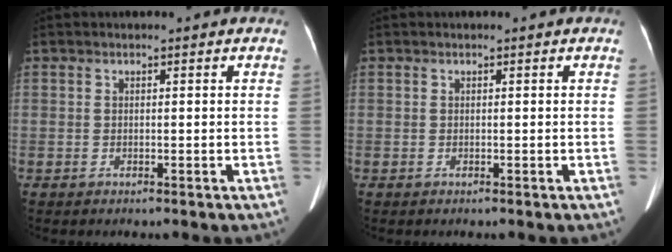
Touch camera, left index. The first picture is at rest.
{"total": 0.0}